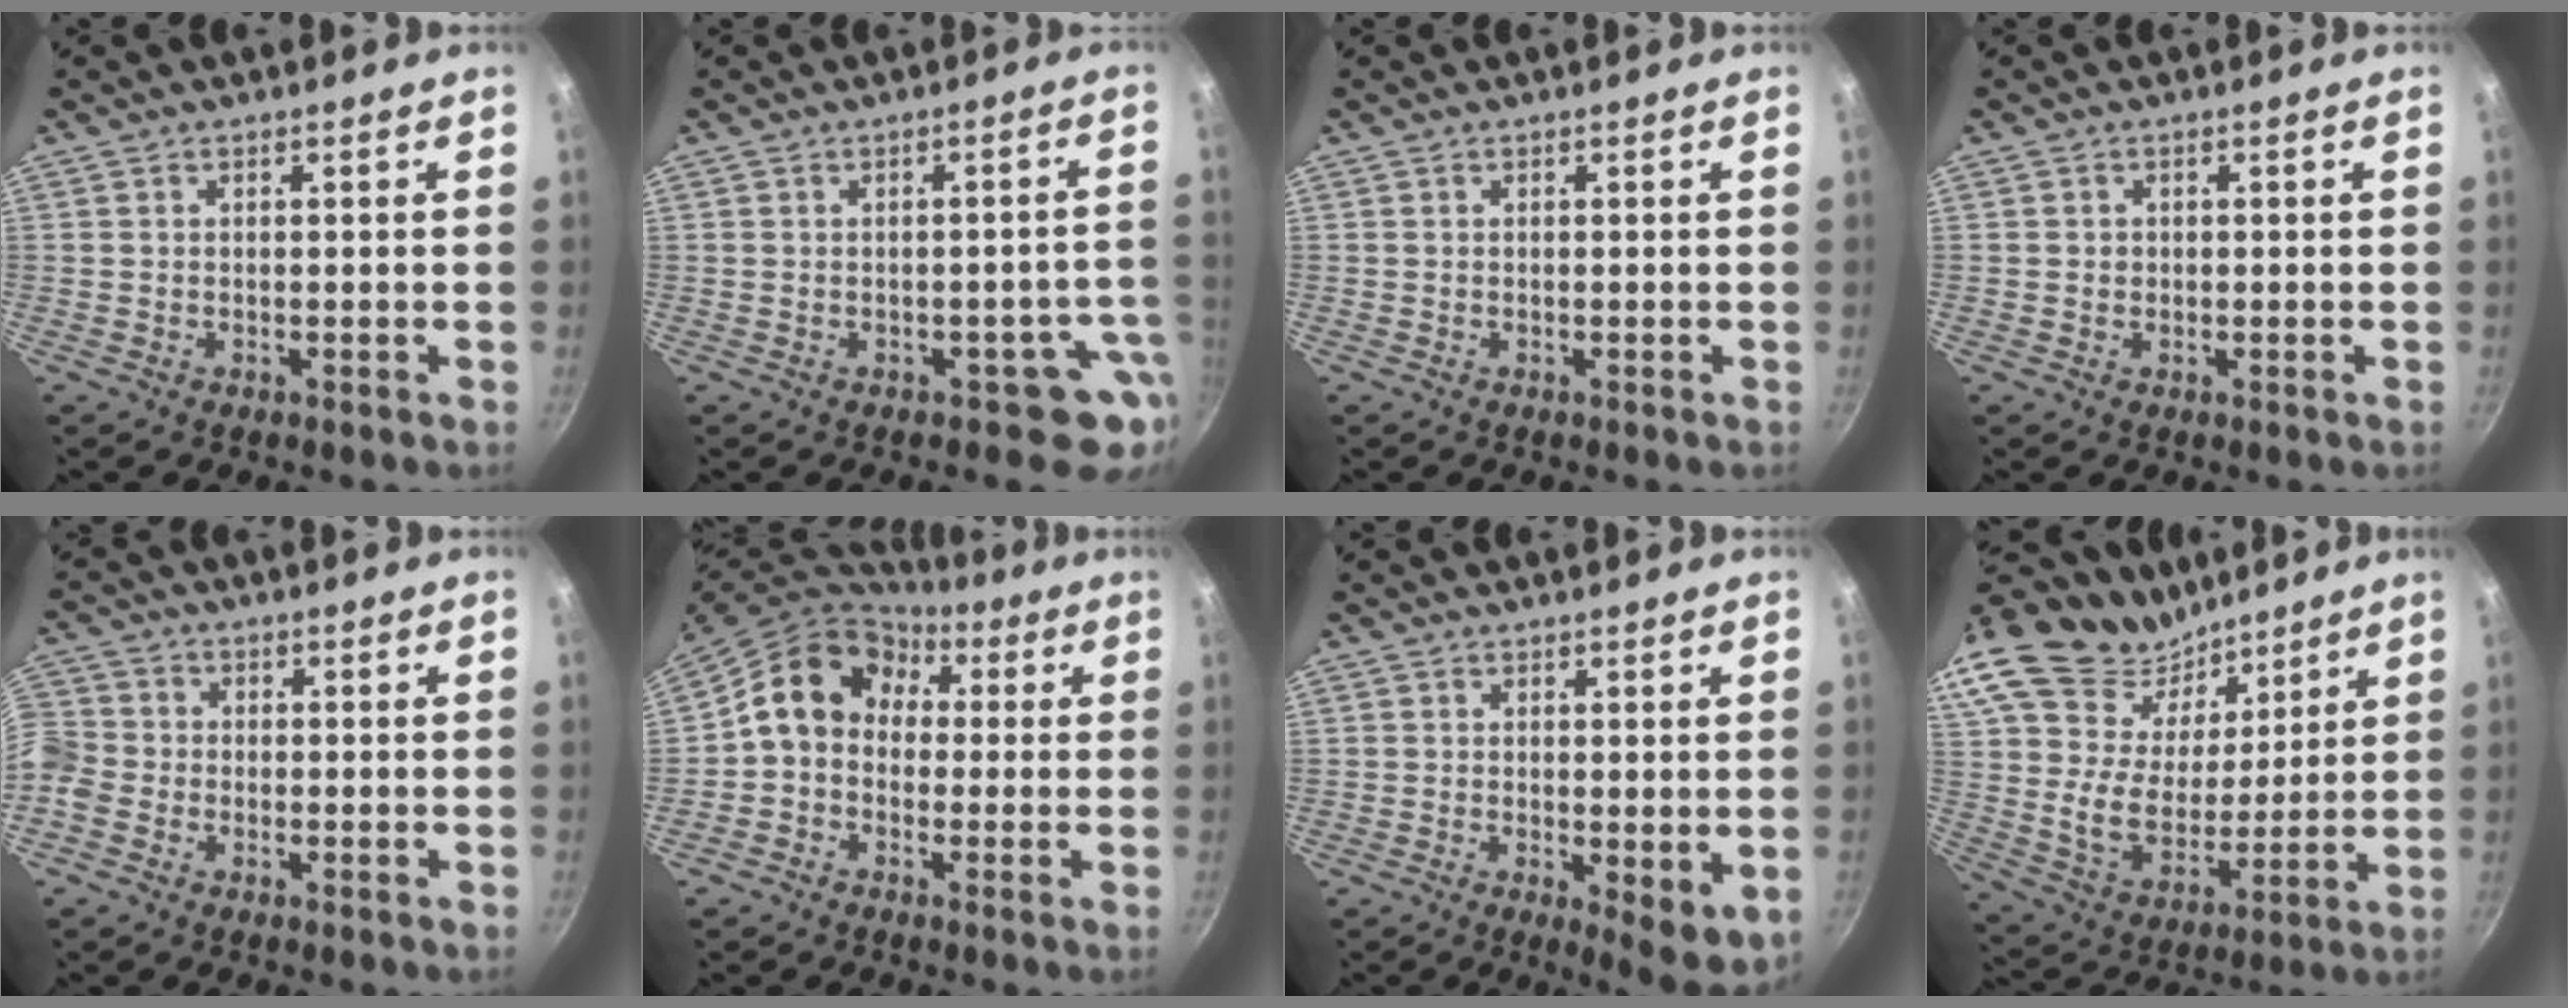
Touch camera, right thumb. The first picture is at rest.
{"total": 6.3, "force": [-2.4, 4.4, 3.9], "torque": [0.023, 0.030, -0.022]}
{"total": 0.0}
{"total": 1.0, "force": [0.0, 1.0, 0.3], "torque": [-0.001, 0.002, -0.001]}
{"total": 8.6, "force": [-2.8, 7.2, 3.7], "torque": [-0.085, 0.028, -0.076]}
{"total": 13.6, "force": [1.5, 11.0, 7.9], "torque": [-0.112, 0.039, -0.001]}
{"total": 6.4, "force": [-0.5, 2.3, 5.9], "torque": [-0.069, -0.015, -0.002]}
{"total": 28.2, "force": [20.2, 15.2, 12.5], "torque": [-0.224, -0.076, 0.366]}